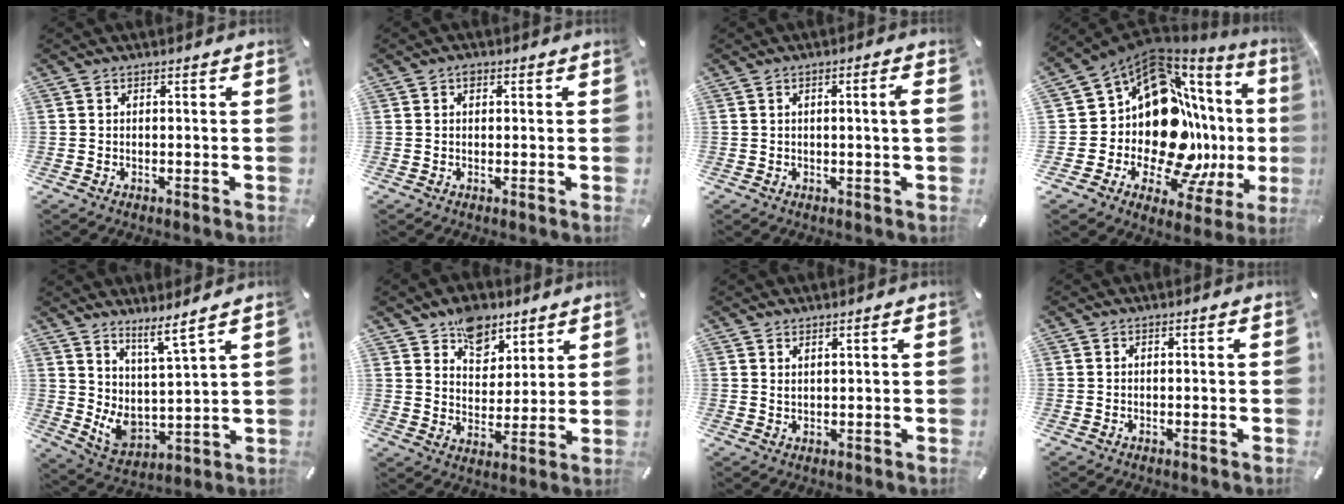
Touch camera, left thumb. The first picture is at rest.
{"total": 1.1, "force": [0.4, 0.9, 0.4], "torque": [-0.003, 0.000, 0.006]}
{"total": 3.4, "force": [0.3, -0.1, 3.4], "torque": [-0.060, -0.005, 0.003]}
{"total": 21.5, "force": [-0.2, 14.5, 15.9], "torque": [-0.272, -0.091, 0.031]}
{"total": 7.4, "force": [5.1, 2.5, 4.7], "torque": [-0.085, -0.062, 0.094]}
{"total": 10.1, "force": [7.2, 6.8, 2.1], "torque": [-0.021, -0.049, 0.133]}
{"total": 1.4, "force": [1.1, 0.1, 0.8], "torque": [-0.016, -0.003, 0.021]}
{"total": 0.0}